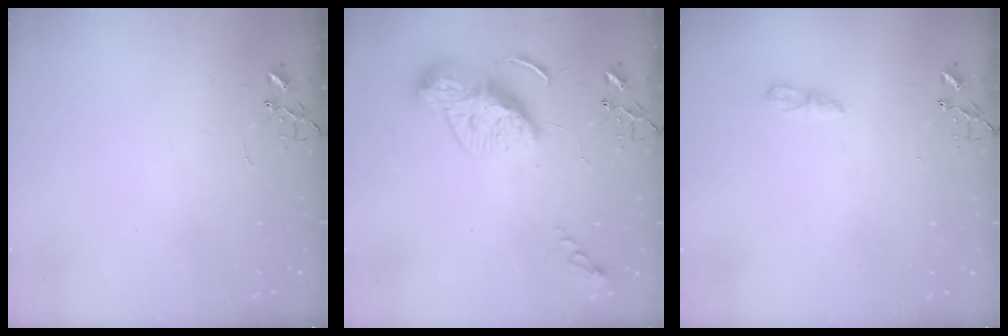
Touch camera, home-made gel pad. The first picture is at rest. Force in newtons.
{"total": 11.5, "press": 11.4, "slide": 1.1}
{"total": 5.2, "press": 5.2, "slide": 0.7}